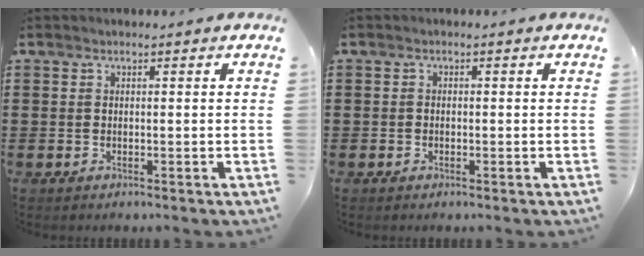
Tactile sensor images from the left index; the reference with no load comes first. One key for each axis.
{"total": 0.7, "fx": -0.5, "fy": 0.4, "fz": 0.2, "tx": -0.005, "ty": 0.000, "tz": -0.011}